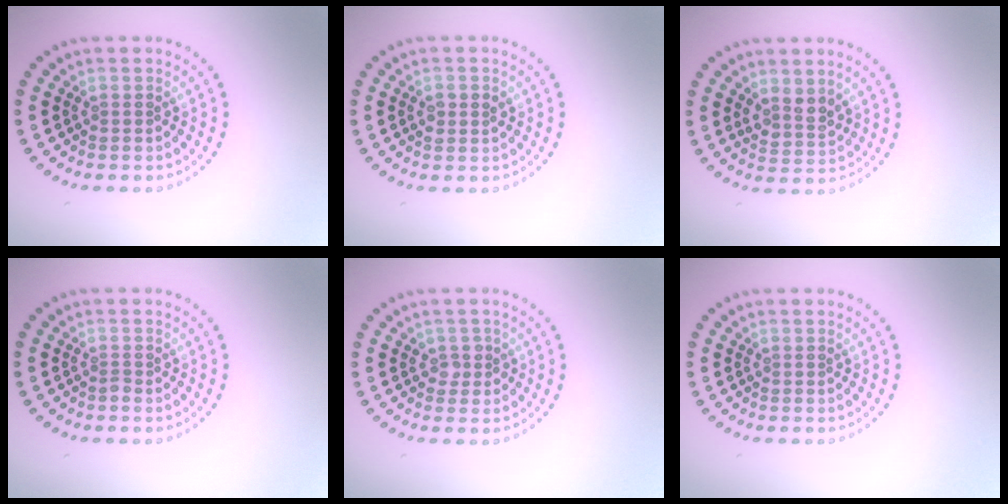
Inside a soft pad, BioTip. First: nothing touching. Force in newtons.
{"total": 1.4, "press": 1.4, "slide": 0.3}
{"total": 2.2, "press": 1.9, "slide": 1.1}
{"total": 0.5, "press": 0.4, "slide": 0.4}
{"total": 1.0, "press": 0.9, "slide": 0.4}
{"total": 0.0}